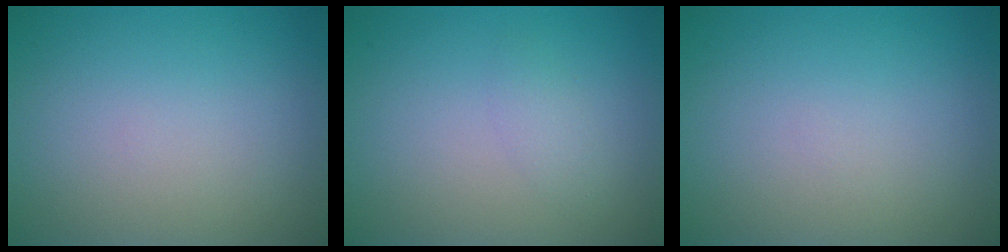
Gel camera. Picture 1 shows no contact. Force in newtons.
{"total": 1.0, "press": 1.0, "slide": 0.1}
{"total": 0.0}